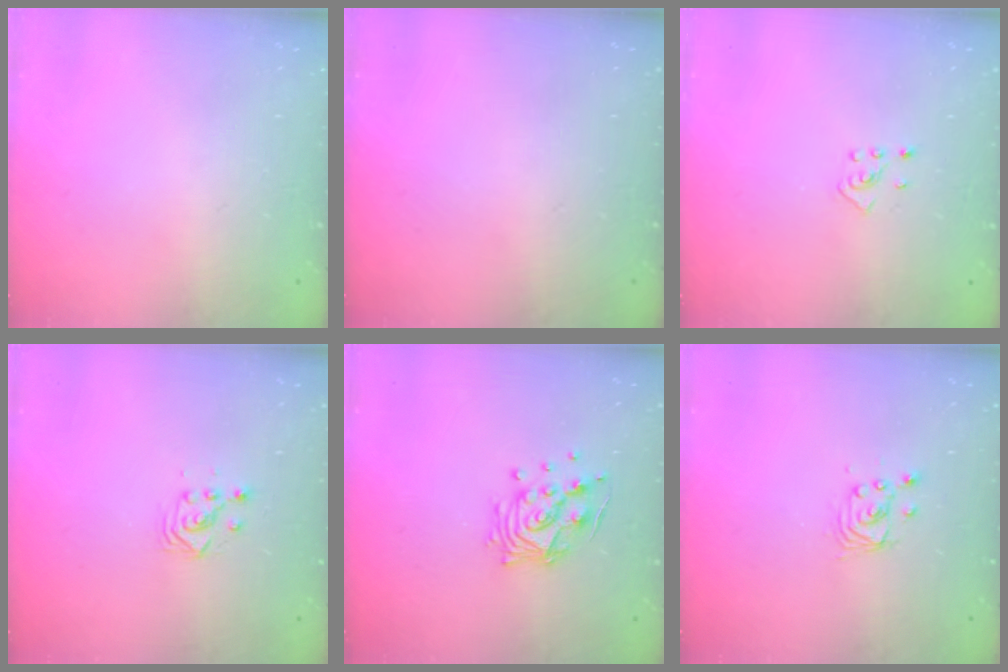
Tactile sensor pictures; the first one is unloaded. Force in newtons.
{"total": 0.0}
{"total": 2.7, "press": 2.6, "slide": 0.9}
{"total": 3.0, "press": 3.0, "slide": 0.2}
{"total": 12.0, "press": 11.9, "slide": 1.2}
{"total": 2.9, "press": 2.9, "slide": 0.0}